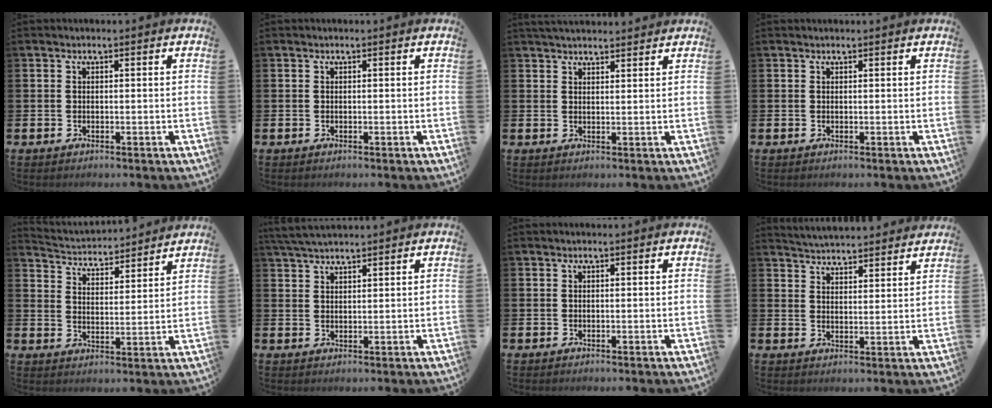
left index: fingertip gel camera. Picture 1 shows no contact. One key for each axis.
{"total": 0.0}
{"total": 2.8, "fx": 2.8, "fy": 0.5, "fz": 0.4, "tx": -0.011, "ty": -0.009, "tz": 0.050}
{"total": 0.0}
{"total": 3.7, "fx": 3.7, "fy": 0.5, "fz": -0.1, "tx": -0.024, "ty": -0.036, "tz": 0.060}
{"total": 3.7, "fx": 3.5, "fy": 0.5, "fz": 1.2, "tx": -0.029, "ty": -0.008, "tz": 0.066}
{"total": 0.0}
{"total": 4.4, "fx": 4.4, "fy": 0.2, "fz": -0.3, "tx": -0.009, "ty": -0.033, "tz": 0.079}